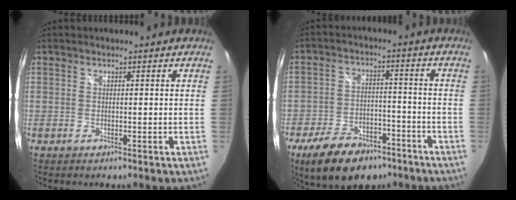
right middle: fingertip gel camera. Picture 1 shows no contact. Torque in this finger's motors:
{"motor_torque": [1.10, -1.03, 0.20, 0.14]}